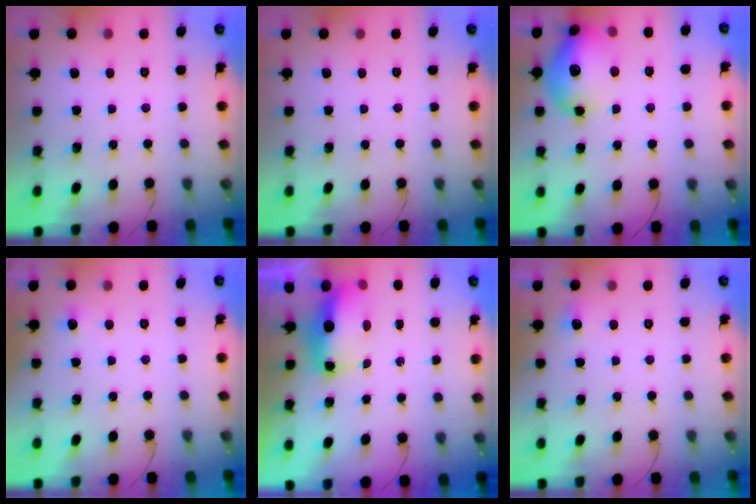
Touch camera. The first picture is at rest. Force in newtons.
{"total": 0.0}
{"total": 16.2, "press": 16.1, "slide": 1.8}
{"total": 3.0, "press": 2.8, "slide": 1.2}
{"total": 7.0, "press": 6.9, "slide": 1.5}
{"total": 4.0, "press": 3.7, "slide": 1.6}